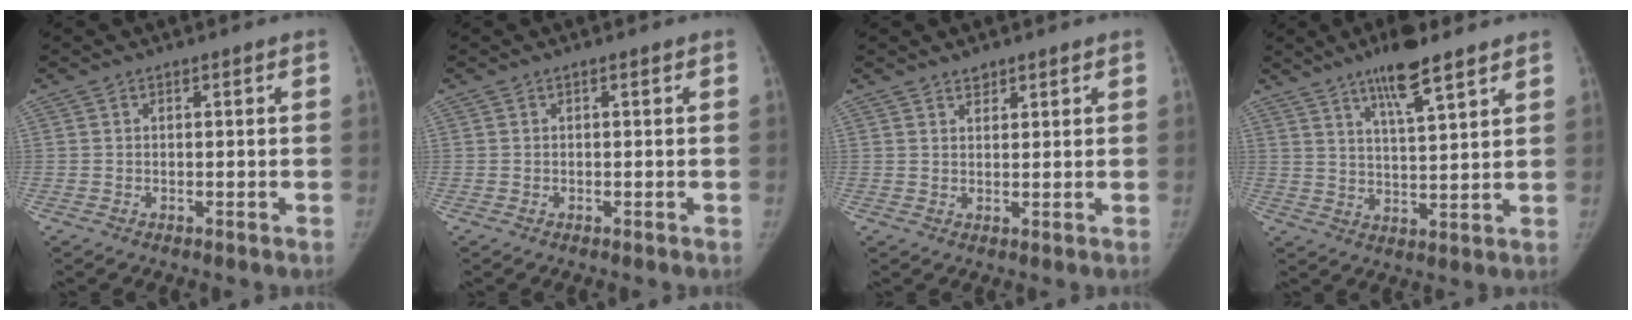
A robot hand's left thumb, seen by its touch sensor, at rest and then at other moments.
{"total": 0.0}
{"total": 1.9, "force": [1.6, 0.9, 0.5], "torque": [0.007, -0.011, 0.024]}
{"total": 9.8, "force": [6.7, 2.0, 6.9], "torque": [-0.103, -0.034, 0.113]}